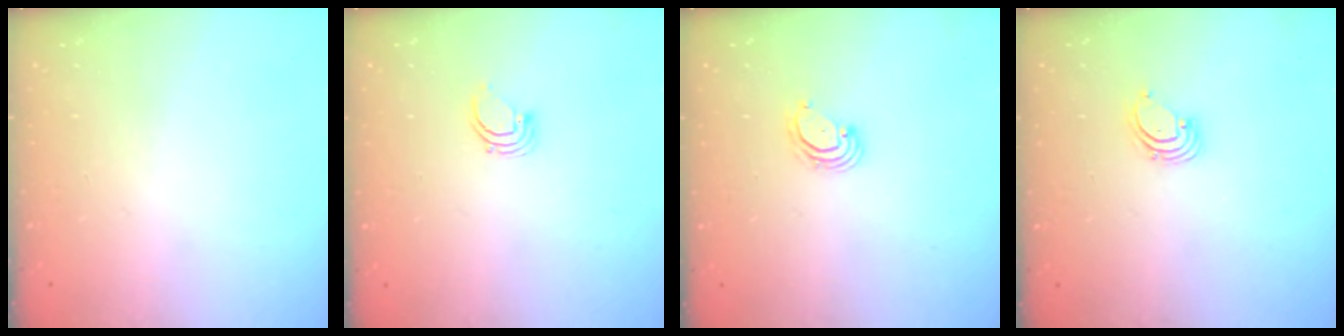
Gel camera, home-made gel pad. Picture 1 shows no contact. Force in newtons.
{"total": 2.5, "press": 2.5, "slide": 0.1}
{"total": 2.8, "press": 2.8, "slide": 0.2}
{"total": 1.5, "press": 1.5, "slide": 0.1}